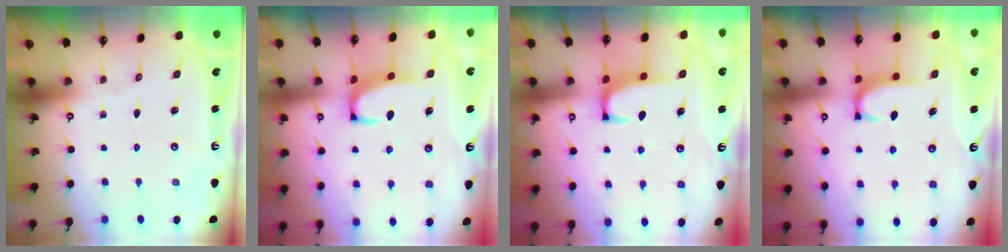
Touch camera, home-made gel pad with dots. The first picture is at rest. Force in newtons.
{"total": 3.6, "press": 3.5, "slide": 0.7}
{"total": 2.2, "press": 2.2, "slide": 0.3}
{"total": 1.8, "press": 1.7, "slide": 0.5}